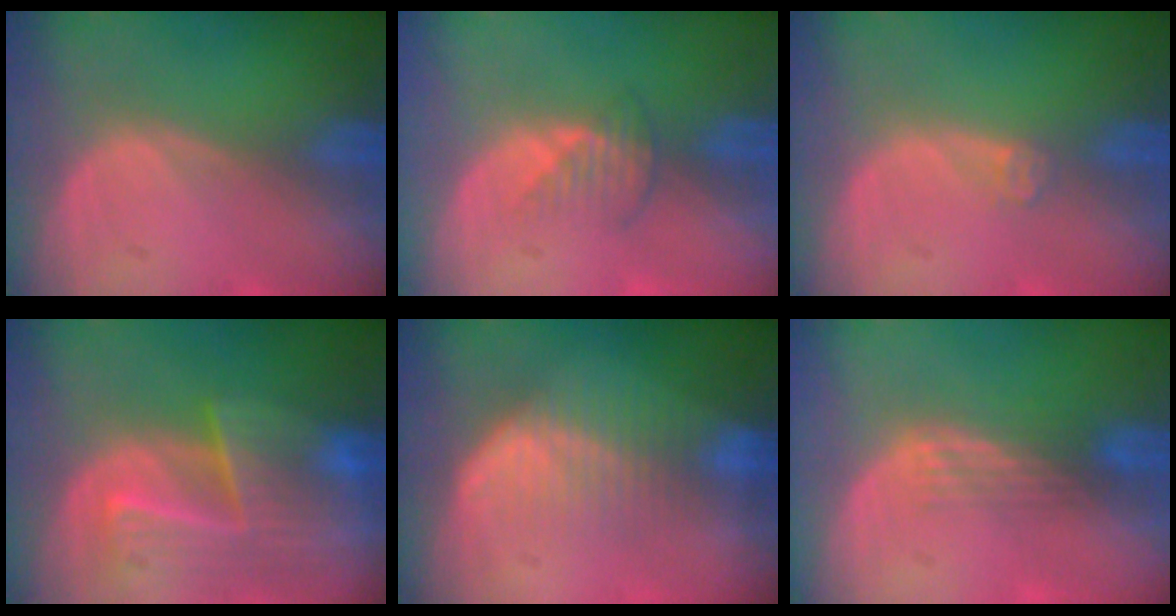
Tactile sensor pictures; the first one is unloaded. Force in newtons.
{"total": 2.5, "press": 2.5, "slide": 0.3}
{"total": 1.5, "press": 1.2, "slide": 0.9}
{"total": 9.6, "press": 8.4, "slide": 4.6}
{"total": 6.8, "press": 6.4, "slide": 2.3}
{"total": 3.2, "press": 2.6, "slide": 1.8}